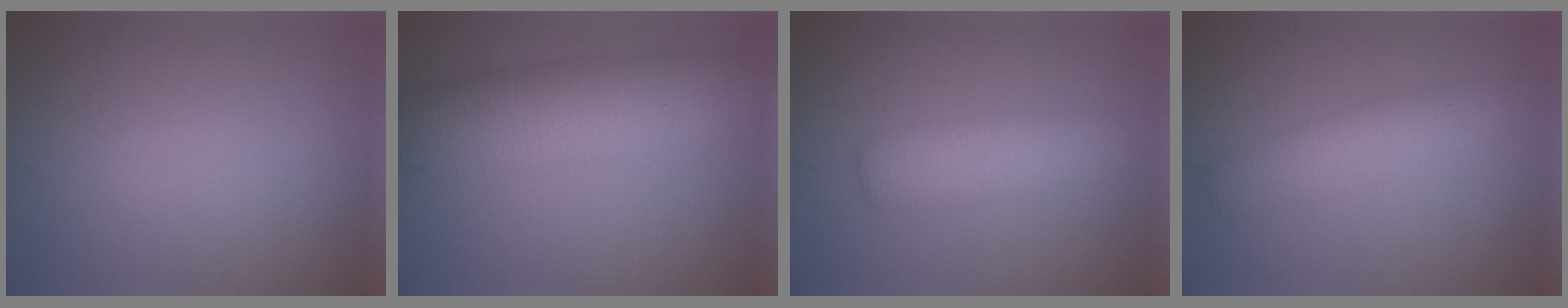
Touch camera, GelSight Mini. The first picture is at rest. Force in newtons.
{"total": 7.7, "press": 7.7, "slide": 0.3}
{"total": 4.2, "press": 4.2, "slide": 0.1}
{"total": 3.5, "press": 3.5, "slide": 0.0}